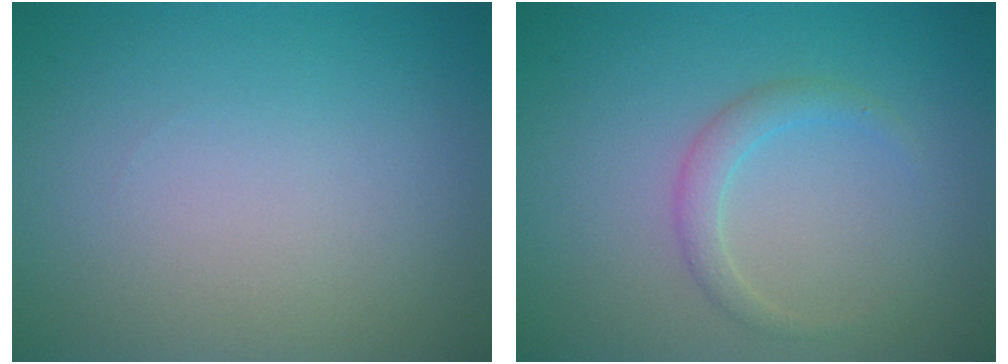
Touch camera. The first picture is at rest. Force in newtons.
{"total": 1.7, "press": 1.7, "slide": 0.1}